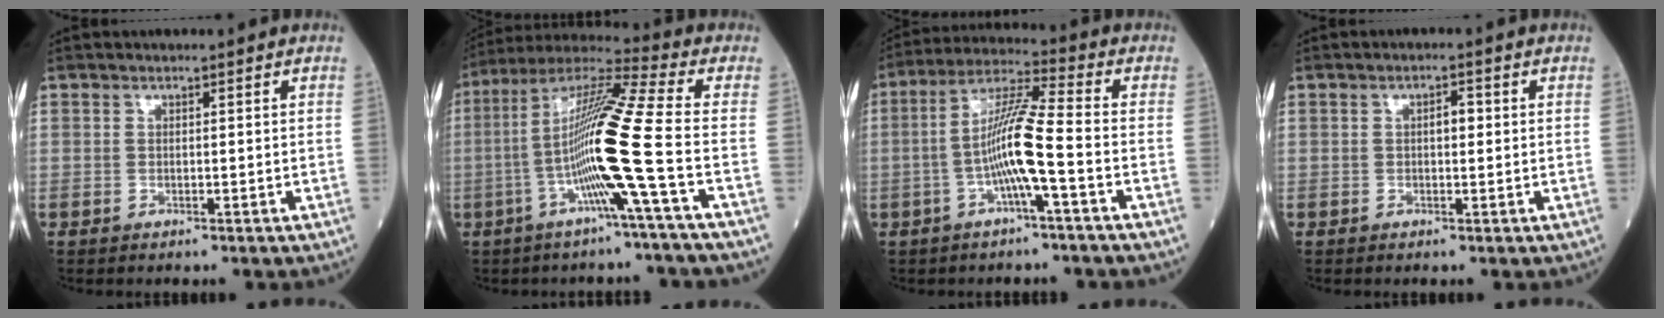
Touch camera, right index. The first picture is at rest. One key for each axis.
{"total": 15.4, "fx": -3.7, "fy": -2.0, "fz": 14.9, "tx": -0.281, "ty": 0.006, "tz": -0.082}
{"total": 9.7, "fx": -2.4, "fy": -0.1, "fz": 9.4, "tx": -0.181, "ty": 0.014, "tz": -0.051}
{"total": 2.1, "fx": 0.3, "fy": 0.8, "fz": 1.9, "tx": -0.032, "ty": 0.004, "tz": 0.004}